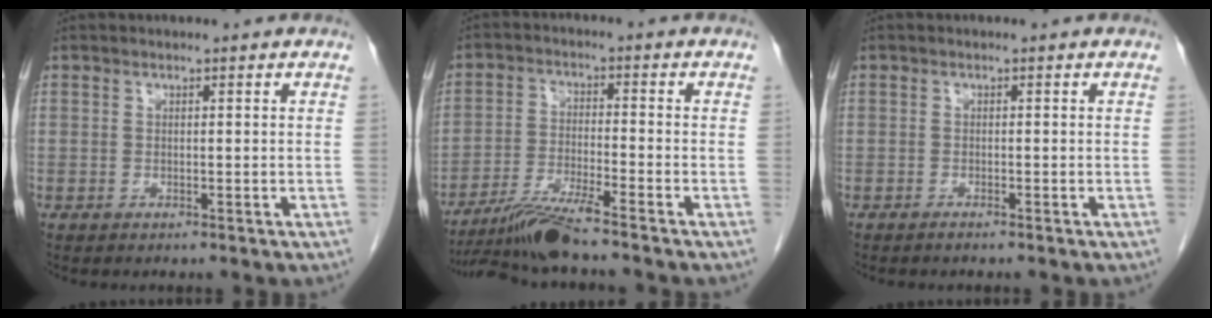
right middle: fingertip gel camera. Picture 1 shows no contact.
{"total": 7.9, "force": [-6.8, -1.2, 3.9], "torque": [-0.075, -0.025, -0.128]}
{"total": 0.7, "force": [-0.6, 0.0, 0.4], "torque": [-0.012, -0.001, -0.010]}